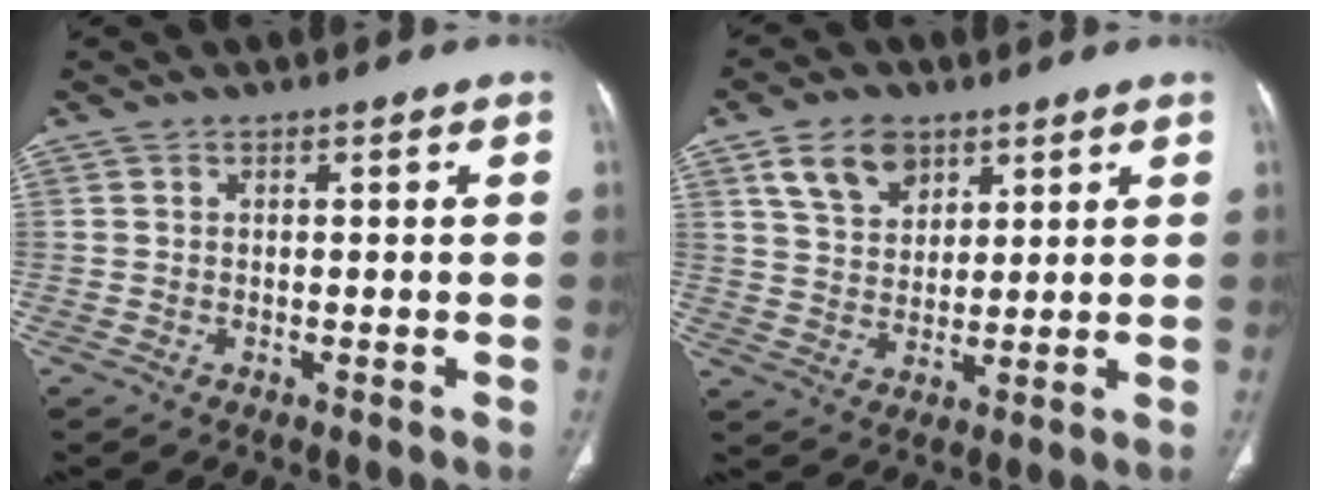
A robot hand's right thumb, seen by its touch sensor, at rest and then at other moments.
{"total": 8.9, "force": [4.9, 5.8, 4.5], "torque": [-0.061, -0.019, 0.094]}